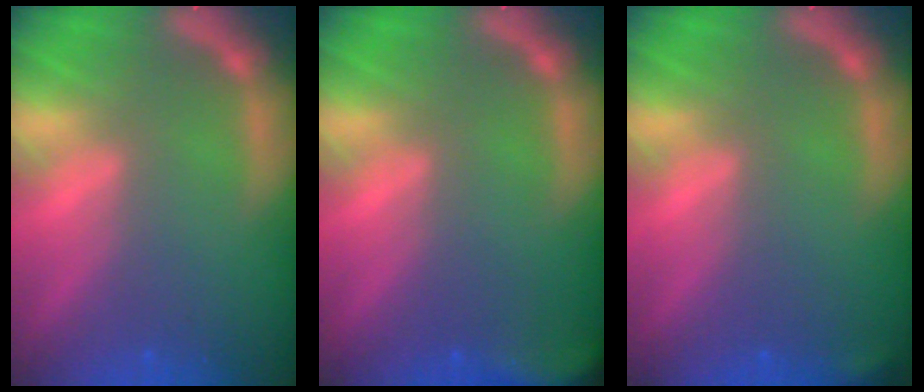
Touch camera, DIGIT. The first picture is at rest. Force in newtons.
{"total": 5.4}
{"total": 0.9}